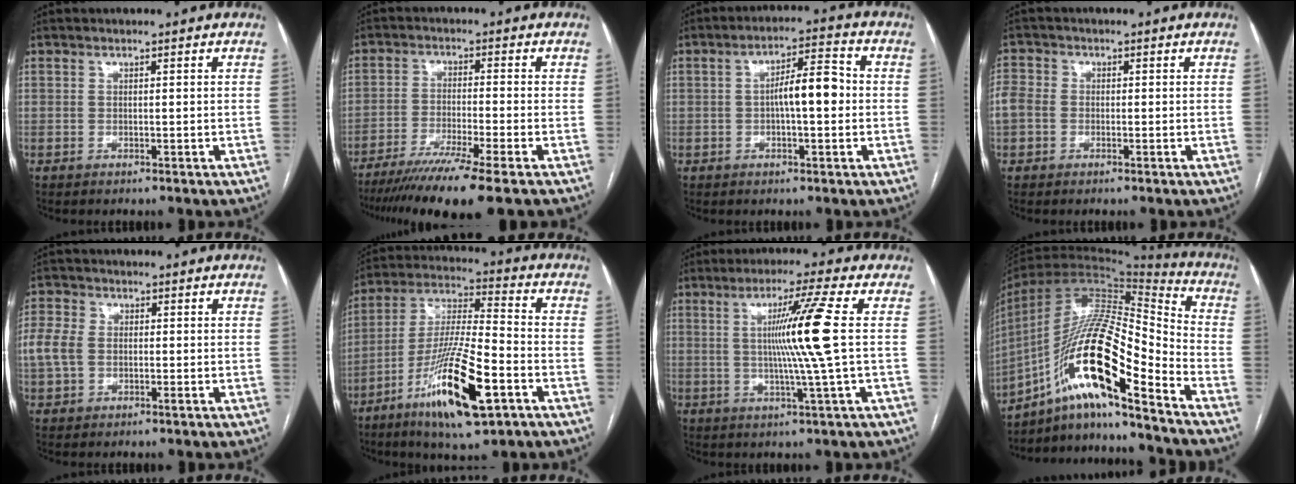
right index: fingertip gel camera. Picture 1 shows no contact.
{"total": 12.6, "force": [-9.6, -1.5, 8.1], "torque": [-0.132, -0.036, -0.153]}
{"total": 7.0, "force": [-0.3, 1.9, 6.7], "torque": [-0.117, 0.023, -0.006]}
{"total": 4.3, "force": [-0.6, 3.7, 2.2], "torque": [-0.059, 0.019, -0.013]}
{"total": 6.2, "force": [-0.1, 4.5, 4.2], "torque": [-0.113, 0.018, -0.005]}
{"total": 17.4, "force": [-7.8, 2.5, 15.3], "torque": [-0.303, -0.022, -0.136]}
{"total": 9.9, "force": [1.0, -2.6, 9.5], "torque": [-0.170, -0.004, 0.024]}
{"total": 19.6, "force": [-10.7, 2.9, 16.1], "torque": [-0.321, 0.006, -0.190]}